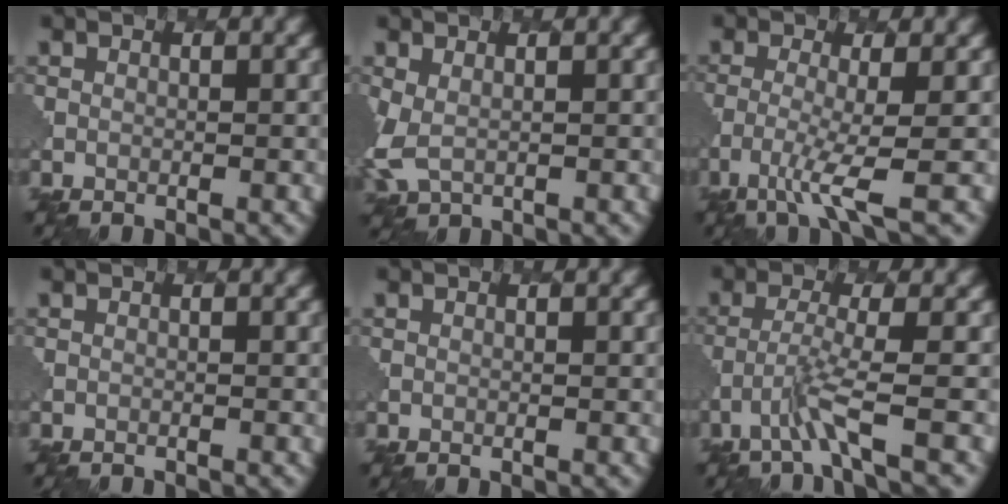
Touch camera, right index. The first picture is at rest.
{"total": 2.4, "force": [0.4, 1.6, 1.8], "torque": [-0.052, -0.007, 0.006]}
{"total": 3.8, "force": [-1.7, 0.5, 3.4], "torque": [-0.070, -0.011, -0.043]}
{"total": 1.0, "force": [-1.0, 0.3, 0.1], "torque": [0.015, -0.003, -0.017]}
{"total": 0.0}
{"total": 2.9, "force": [-1.7, -0.2, 2.3], "torque": [-0.049, 0.001, -0.045]}